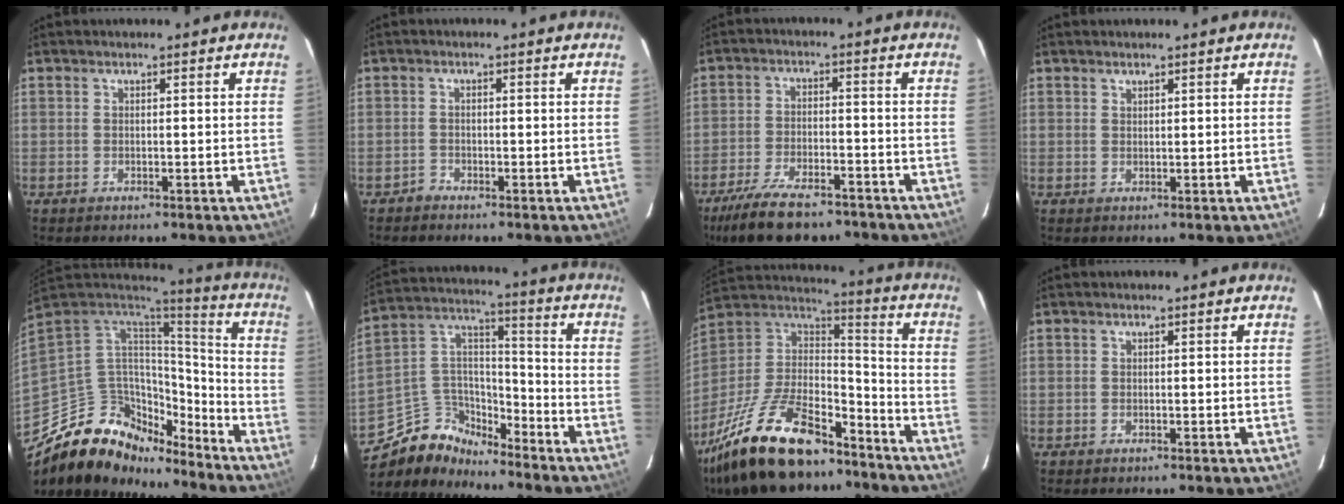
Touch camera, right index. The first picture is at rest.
{"total": 1.1, "force": [-0.9, 0.4, -0.3], "torque": [0.006, 0.005, -0.020]}
{"total": 14.7, "force": [-11.4, 5.5, 7.4], "torque": [-0.165, -0.019, -0.187]}
{"total": 0.7, "force": [0.6, 0.2, 0.1], "torque": [-0.001, 0.001, 0.013]}
{"total": 19.0, "force": [-14.1, 10.2, 7.4], "torque": [-0.160, 0.022, -0.231]}
{"total": 10.0, "force": [-8.5, 5.2, 1.2], "torque": [-0.053, 0.065, -0.171]}
{"total": 28.9, "force": [-20.2, 11.8, 16.9], "torque": [-0.341, -0.008, -0.329]}
{"total": 0.0}